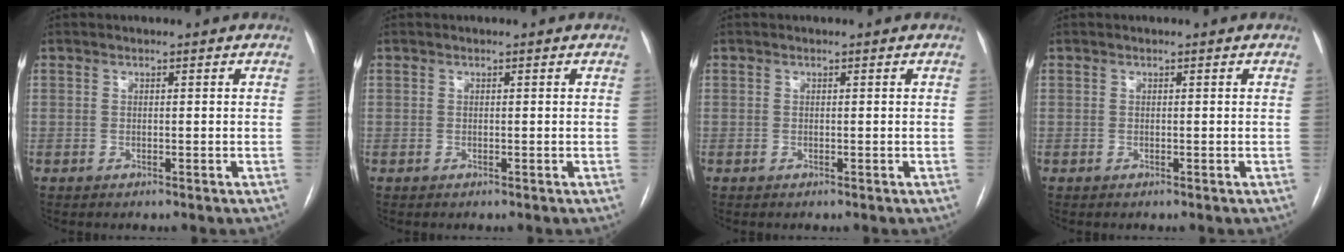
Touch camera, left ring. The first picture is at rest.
{"total": 0.0}
{"total": 0.0}
{"total": 0.0}